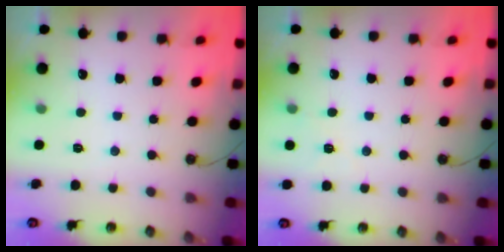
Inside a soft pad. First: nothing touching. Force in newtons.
{"total": 3.8, "press": 3.3, "slide": 1.9}